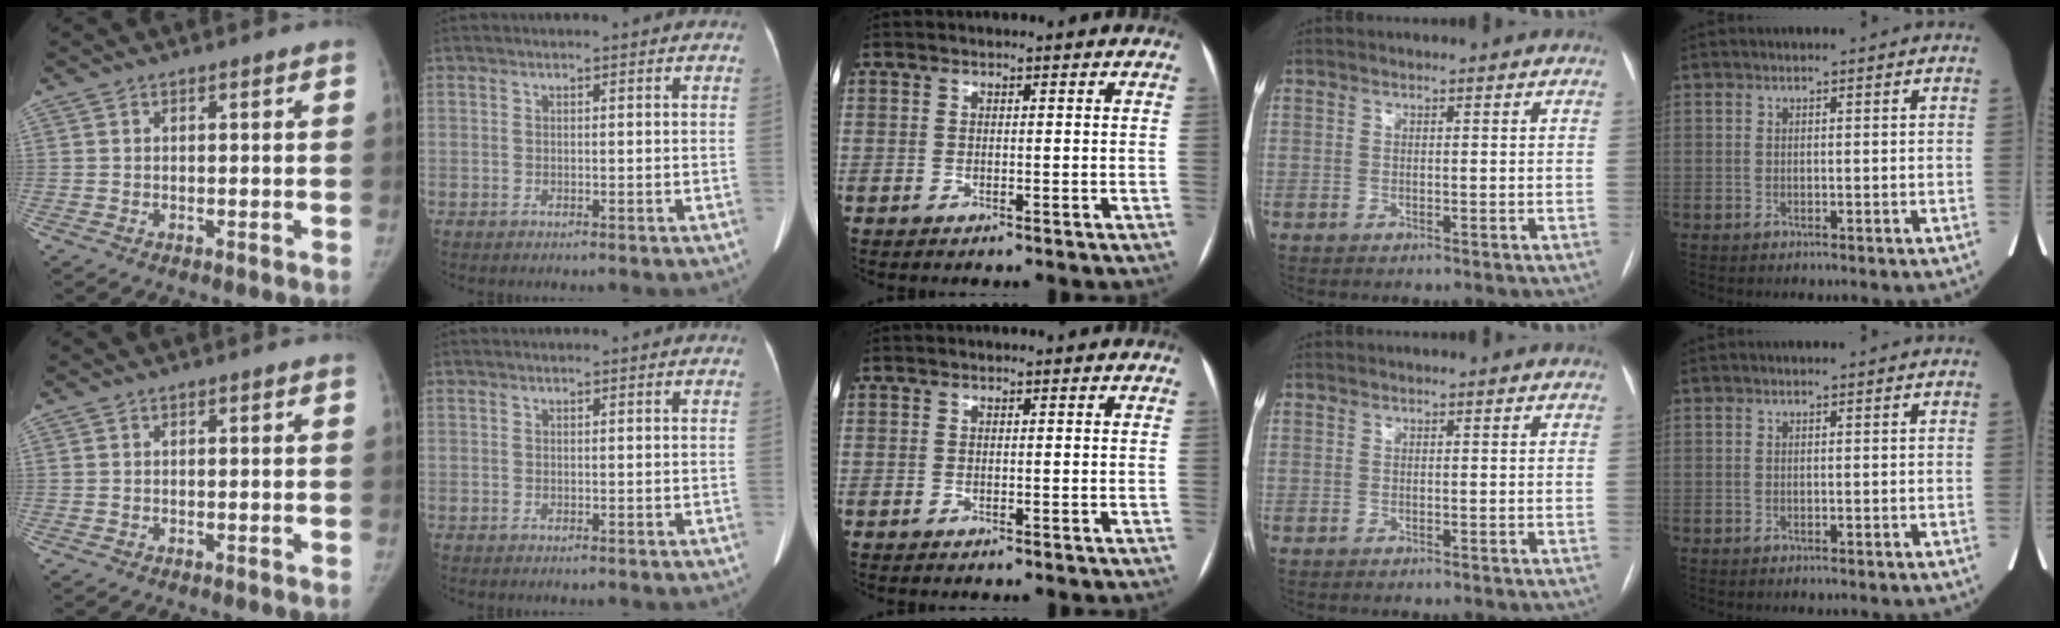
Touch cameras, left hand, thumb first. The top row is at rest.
{}